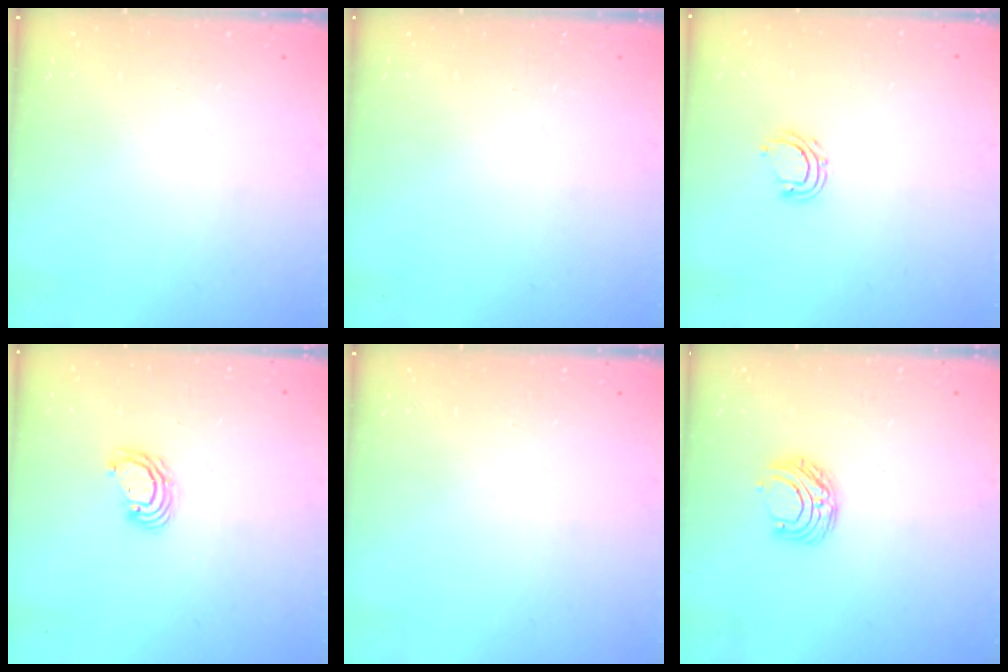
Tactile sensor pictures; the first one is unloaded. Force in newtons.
{"total": 0.0}
{"total": 5.7, "press": 5.7, "slide": 0.6}
{"total": 4.3, "press": 4.3, "slide": 0.1}
{"total": 0.0}
{"total": 6.4, "press": 6.3, "slide": 0.6}